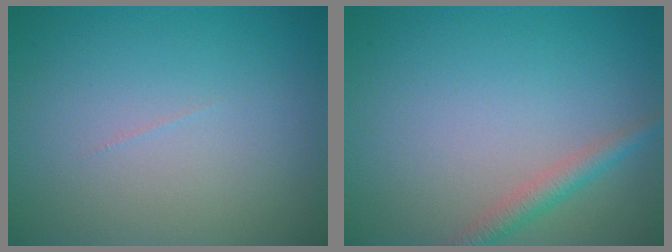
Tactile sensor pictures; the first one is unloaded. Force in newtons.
{"total": 2.2, "press": 2.2, "slide": 0.0}